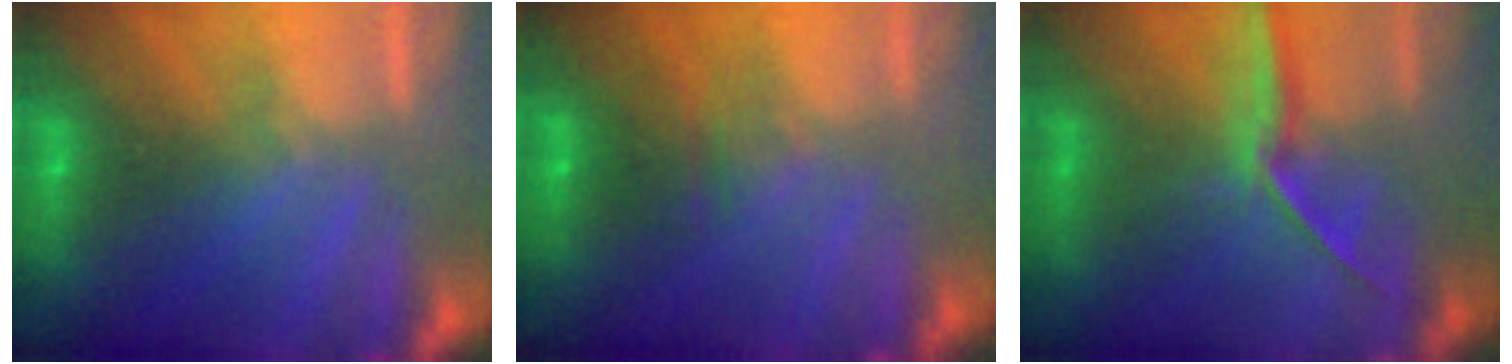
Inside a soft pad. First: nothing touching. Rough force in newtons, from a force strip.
{"total": 2.3}
{"total": 1.2}